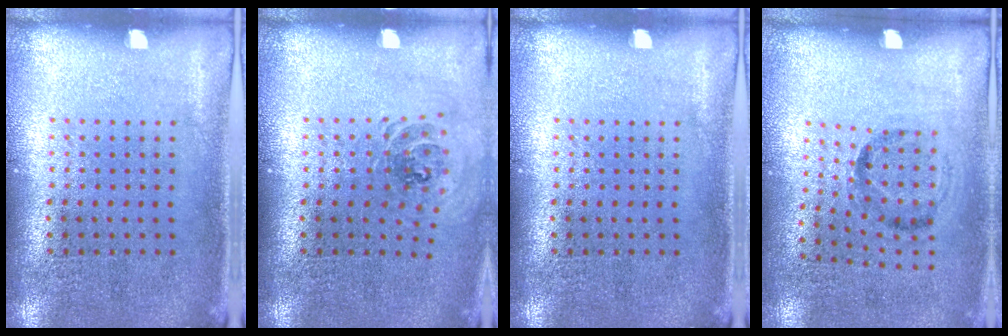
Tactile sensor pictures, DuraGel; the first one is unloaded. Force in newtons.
{"total": 0.8, "press": 0.8, "slide": 0.1}
{"total": 0.0}
{"total": 1.2, "press": 0.8, "slide": 0.9}